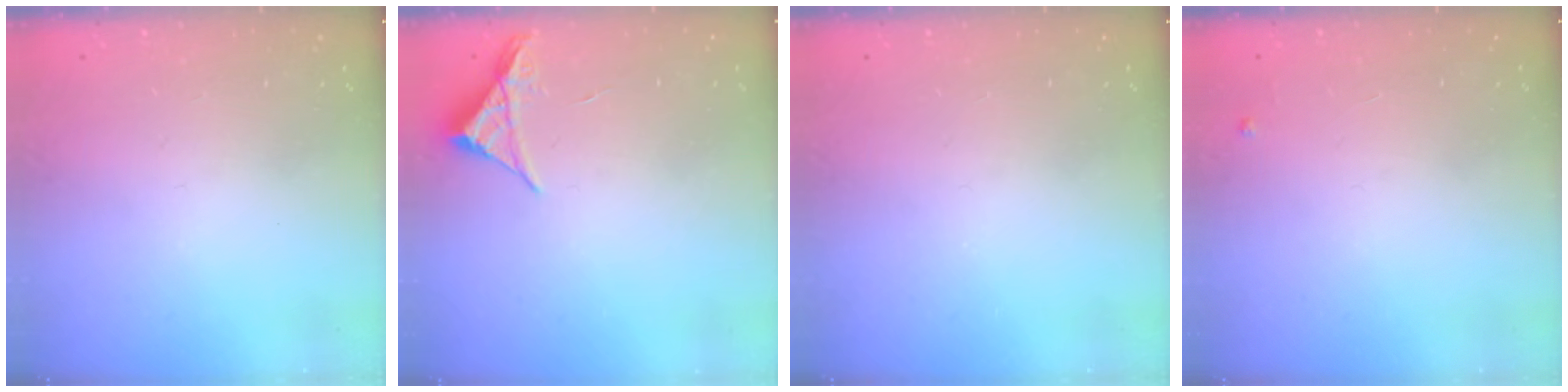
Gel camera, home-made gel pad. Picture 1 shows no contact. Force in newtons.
{"total": 3.9, "press": 3.8, "slide": 0.5}
{"total": 0.0}
{"total": 2.4, "press": 2.4, "slide": 0.4}